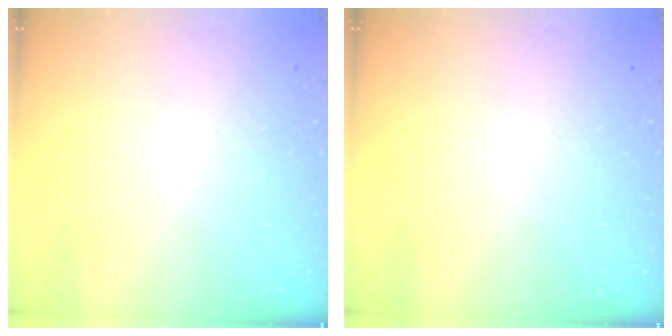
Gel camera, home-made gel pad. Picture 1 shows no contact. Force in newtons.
{"total": 0.0}